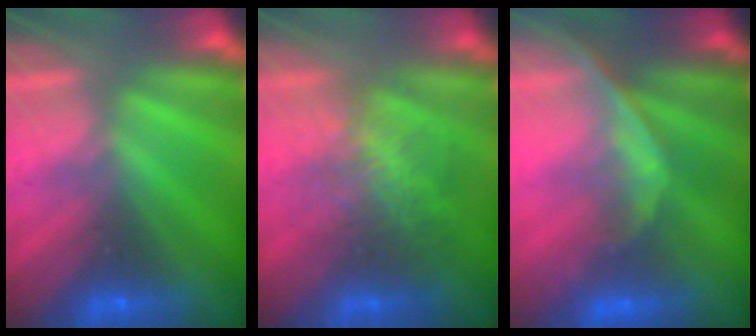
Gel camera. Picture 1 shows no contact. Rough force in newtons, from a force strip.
{"total": 2.8}
{"total": 1.1}